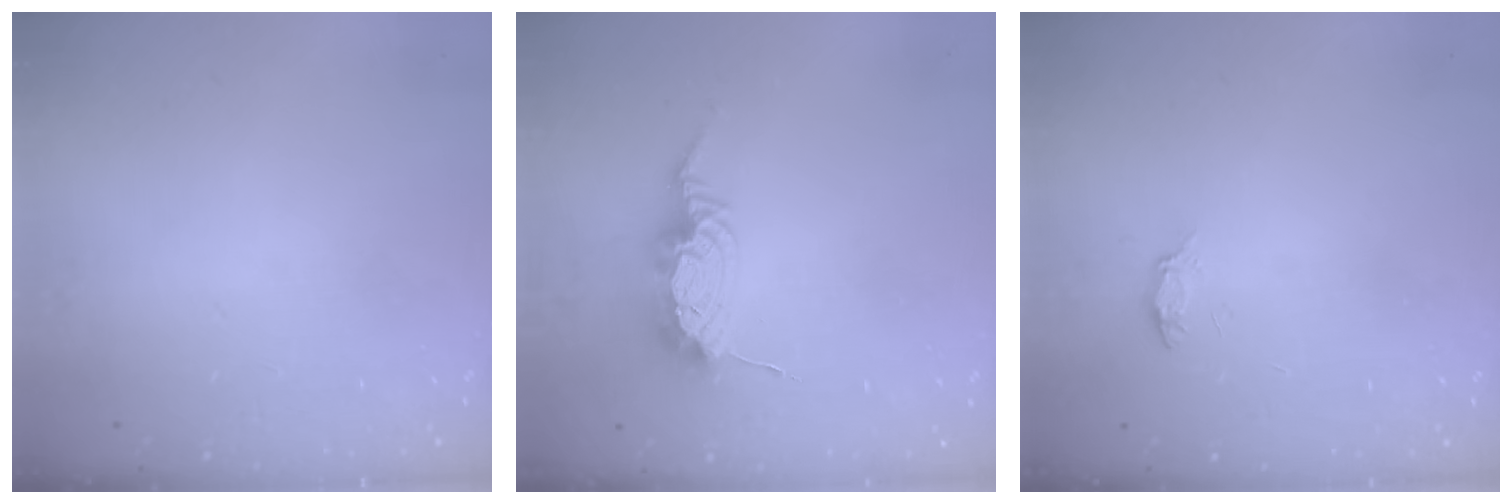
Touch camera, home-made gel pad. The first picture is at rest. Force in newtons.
{"total": 10.0, "press": 10.0, "slide": 1.1}
{"total": 3.6, "press": 3.6, "slide": 0.4}